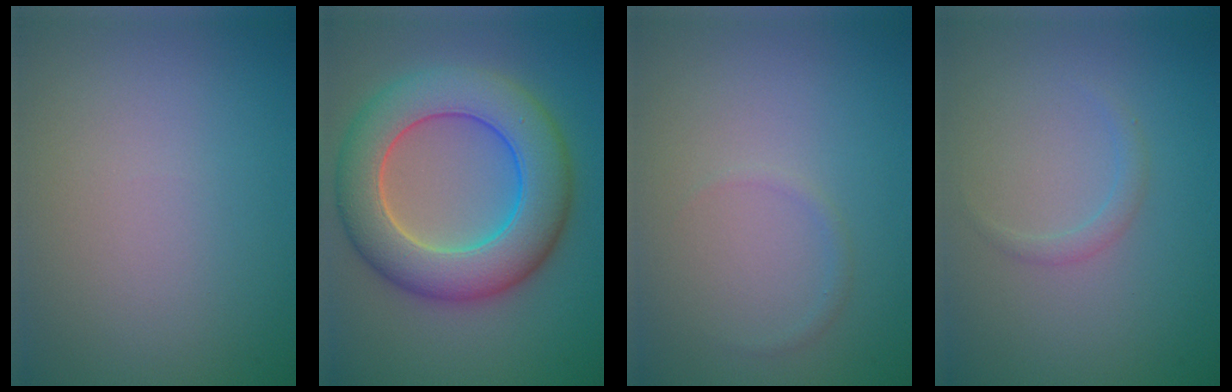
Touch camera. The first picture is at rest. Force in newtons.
{"total": 9.8, "press": 9.8, "slide": 0.6}
{"total": 0.7, "press": 0.7, "slide": 0.1}
{"total": 1.0, "press": 1.0, "slide": 0.1}